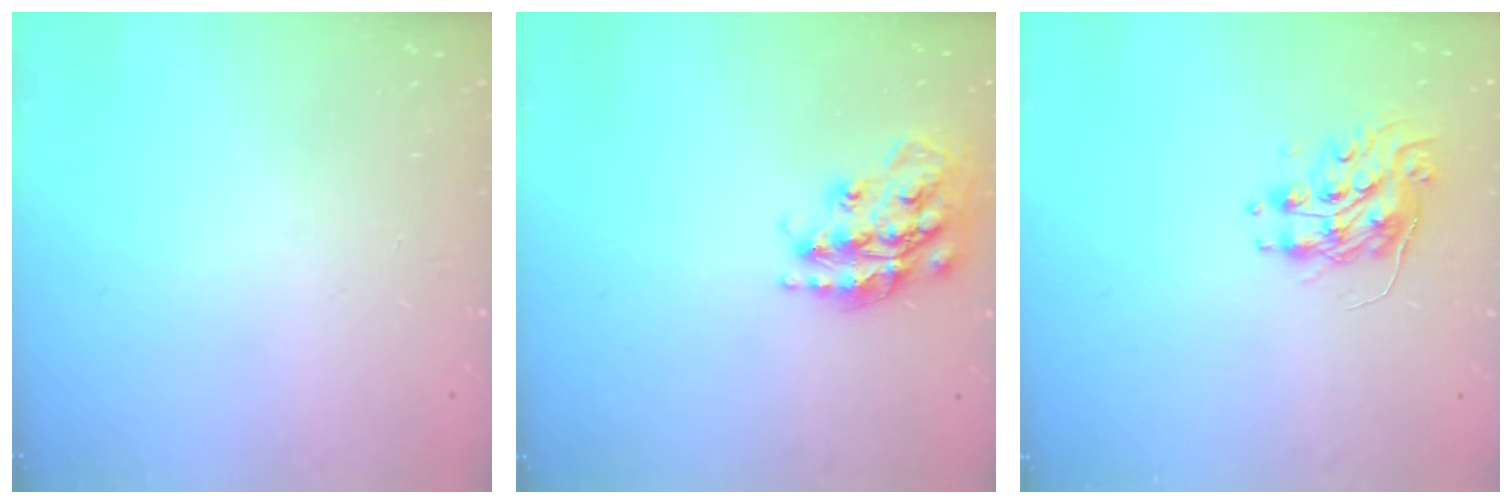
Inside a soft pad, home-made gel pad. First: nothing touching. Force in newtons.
{"total": 18.3, "press": 18.3, "slide": 1.0}
{"total": 8.8, "press": 8.8, "slide": 0.3}